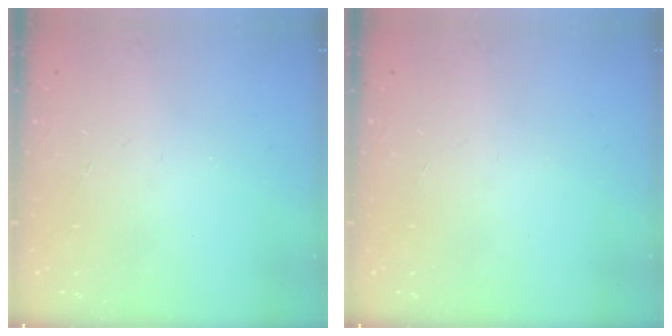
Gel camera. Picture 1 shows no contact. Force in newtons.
{"total": 0.0}